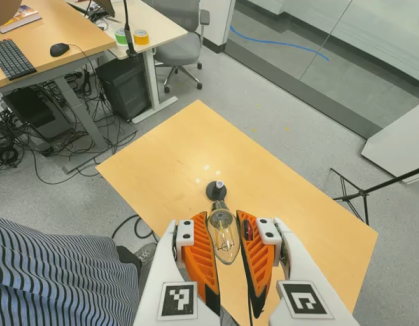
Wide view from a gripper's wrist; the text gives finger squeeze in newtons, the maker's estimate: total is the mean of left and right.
{"total": 22.2, "left": 25.6, "right": 18.8}